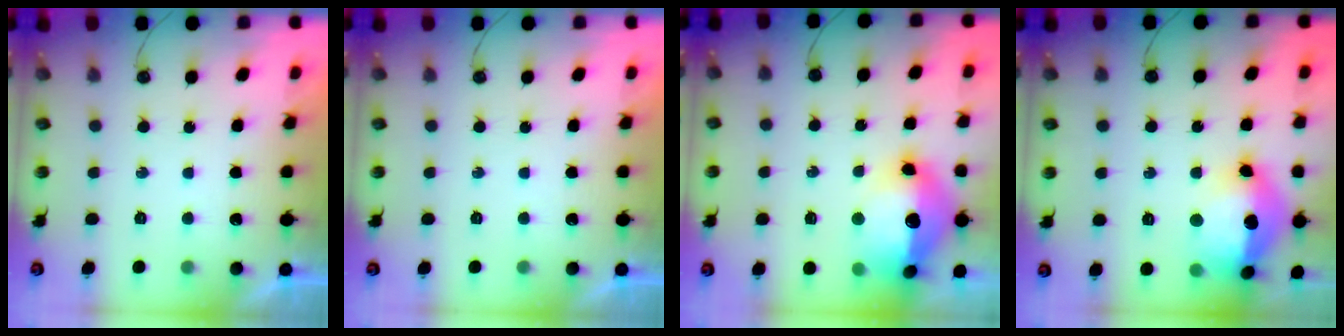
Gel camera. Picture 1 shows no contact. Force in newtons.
{"total": 0.0}
{"total": 19.1, "press": 19.0, "slide": 1.7}
{"total": 19.0, "press": 18.9, "slide": 1.7}